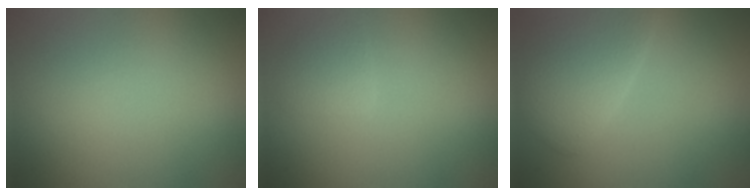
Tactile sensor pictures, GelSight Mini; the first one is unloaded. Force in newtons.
{"total": 1.6, "press": 1.6, "slide": 0.1}
{"total": 3.7, "press": 3.7, "slide": 0.3}